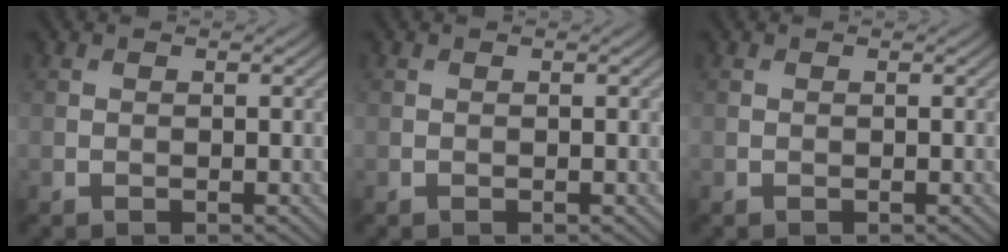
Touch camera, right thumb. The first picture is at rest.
{"total": 0.0}
{"total": 0.0}